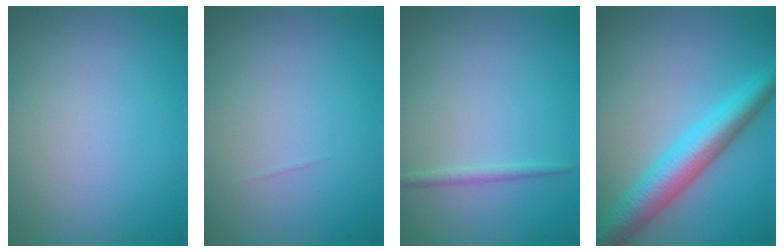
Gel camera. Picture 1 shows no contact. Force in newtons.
{"total": 0.0}
{"total": 1.0, "press": 1.0, "slide": 0.0}
{"total": 6.4, "press": 6.4, "slide": 0.2}